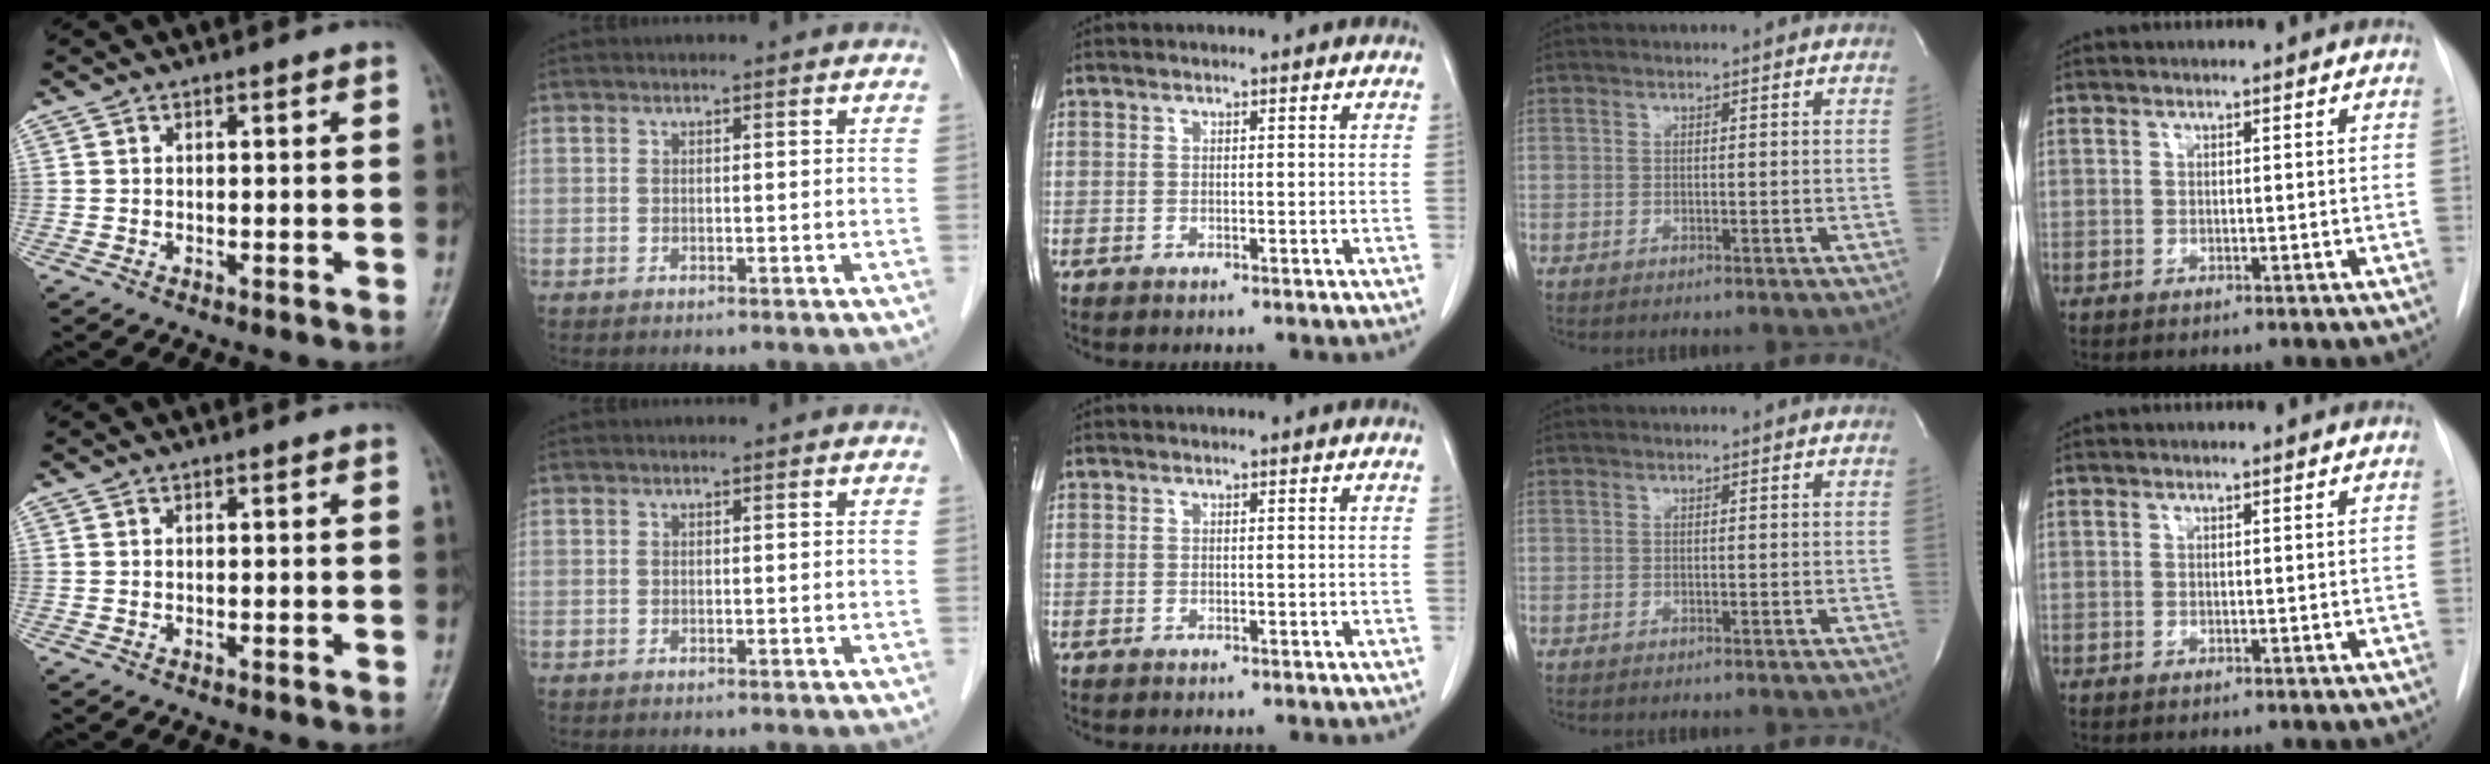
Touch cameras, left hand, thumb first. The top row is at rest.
{}